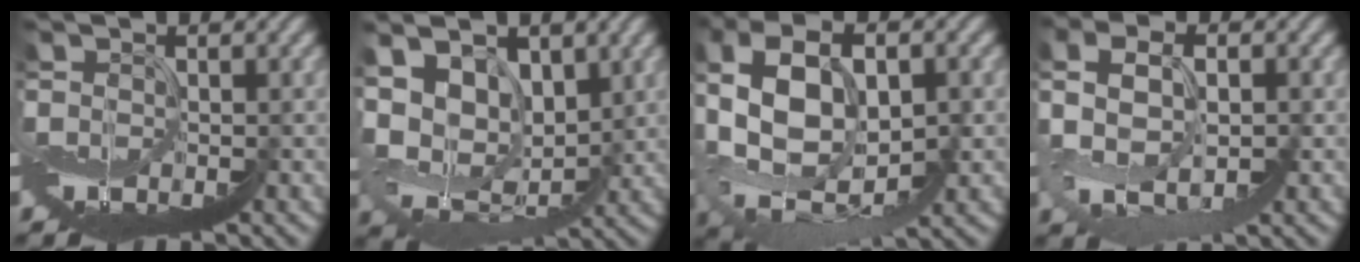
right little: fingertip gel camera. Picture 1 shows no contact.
{"total": 7.2, "force": [4.1, 4.3, 4.1], "torque": [-0.095, 0.019, 0.073]}
{"total": 9.0, "force": [1.6, 5.7, 6.8], "torque": [-0.158, 0.011, 0.039]}
{"total": 2.2, "force": [0.3, 0.8, 2.0], "torque": [-0.067, 0.019, -0.004]}